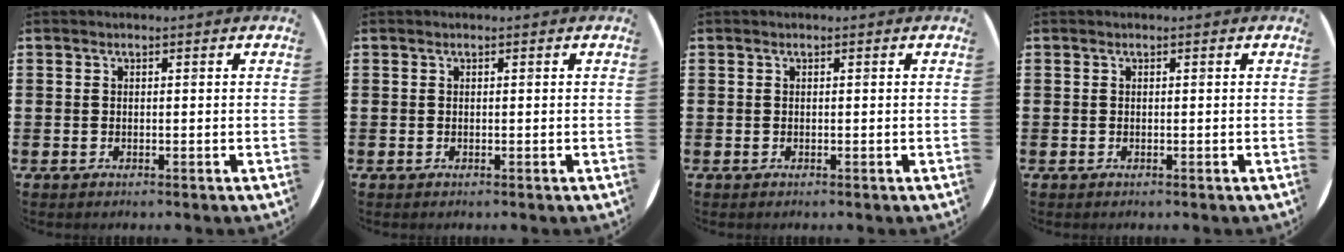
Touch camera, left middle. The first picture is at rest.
{"total": 0.0}
{"total": 0.0}
{"total": 0.0}